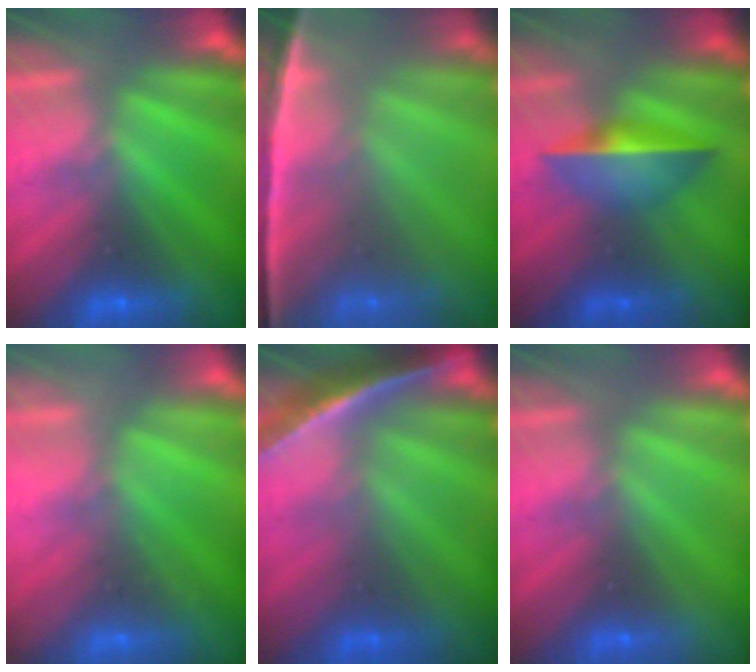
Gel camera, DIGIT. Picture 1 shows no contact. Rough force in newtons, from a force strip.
{"total": 6.1}
{"total": 1.7}
{"total": 2.3}
{"total": 1.7}
{"total": 3.1}